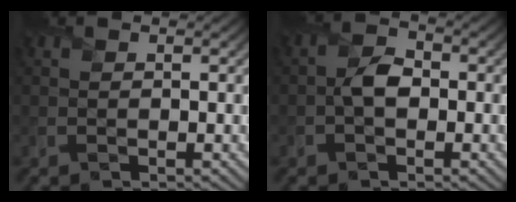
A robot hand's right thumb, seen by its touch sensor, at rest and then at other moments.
{"total": 2.9, "force": [-0.6, 1.9, 2.1], "torque": [-0.041, 0.004, -0.017]}